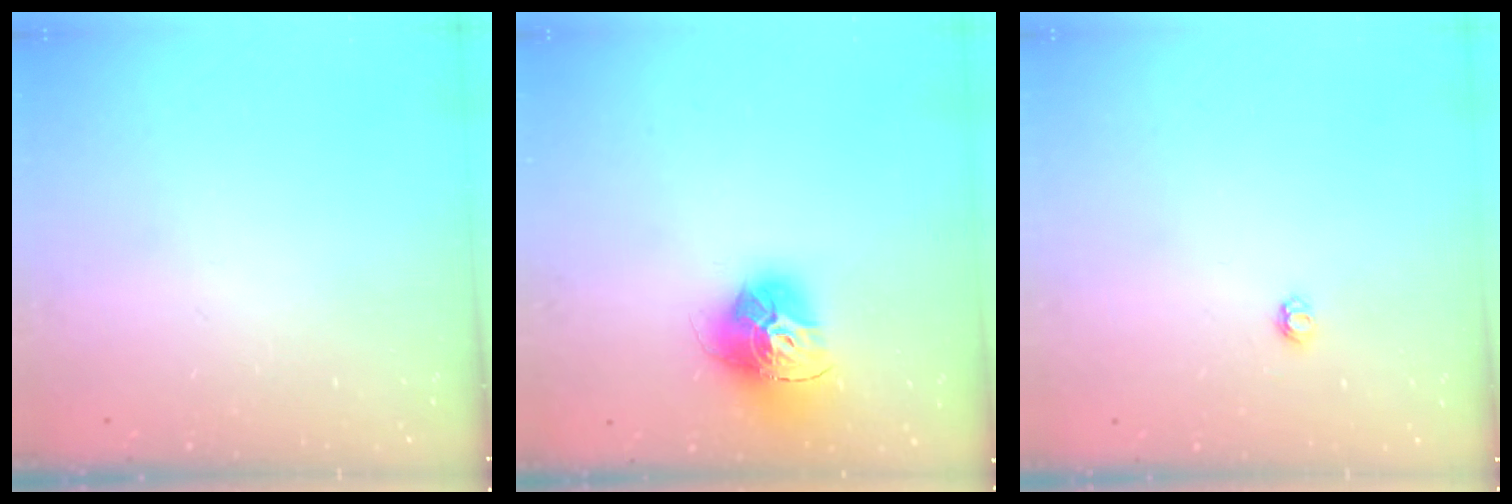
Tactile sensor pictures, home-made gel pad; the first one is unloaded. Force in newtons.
{"total": 15.7, "press": 15.6, "slide": 1.7}
{"total": 2.9, "press": 2.9, "slide": 0.4}